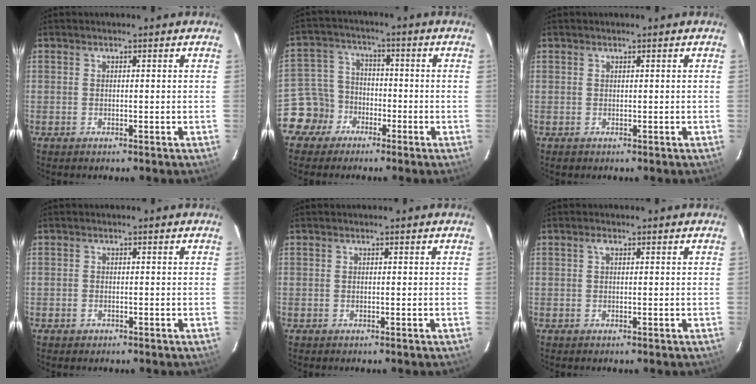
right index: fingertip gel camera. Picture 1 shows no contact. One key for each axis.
{"total": 7.5, "fx": -4.4, "fy": 6.1, "fz": 0.5, "tx": -0.026, "ty": 0.031, "tz": -0.087}
{"total": 0.6, "fx": 0.1, "fy": 0.6, "fz": 0.0, "tx": 0.001, "ty": 0.002, "tz": 0.003}
{"total": 1.2, "fx": -0.7, "fy": 0.9, "fz": 0.2, "tx": -0.001, "ty": 0.002, "tz": -0.008}
{"total": 0.0}
{"total": 0.9, "fx": 0.4, "fy": 0.4, "fz": 0.7, "tx": -0.013, "ty": 0.004, "tz": 0.005}